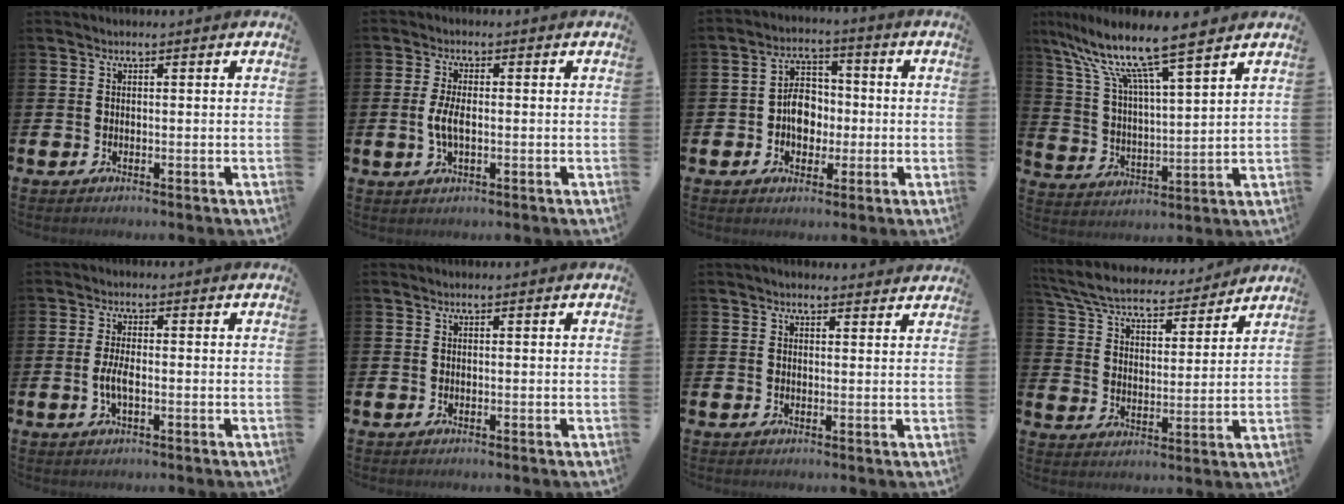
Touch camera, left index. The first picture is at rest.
{"total": 3.6, "force": [-0.3, 1.5, 3.3], "torque": [-0.060, 0.000, -0.011]}
{"total": 5.6, "force": [-0.6, 4.2, 3.6], "torque": [-0.060, 0.009, -0.018]}
{"total": 11.4, "force": [9.6, 1.1, 6.1], "torque": [-0.155, -0.052, 0.163]}
{"total": 2.9, "force": [-0.6, 1.0, 2.7], "torque": [-0.040, -0.001, -0.014]}
{"total": 0.0}
{"total": 1.6, "force": [1.6, 0.3, 0.2], "torque": [0.006, -0.008, 0.026]}
{"total": 6.9, "force": [6.5, 1.5, 1.7], "torque": [-0.066, -0.044, 0.112]}